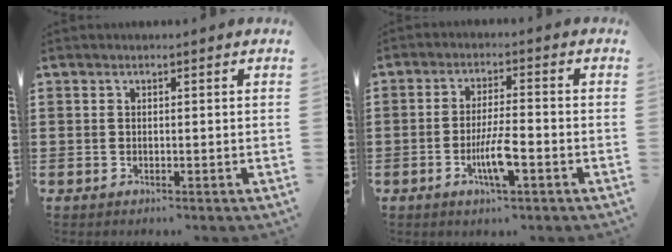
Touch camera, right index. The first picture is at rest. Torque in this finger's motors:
{"motor_torque": [0.32, 0.00, 0.43, 0.11]}